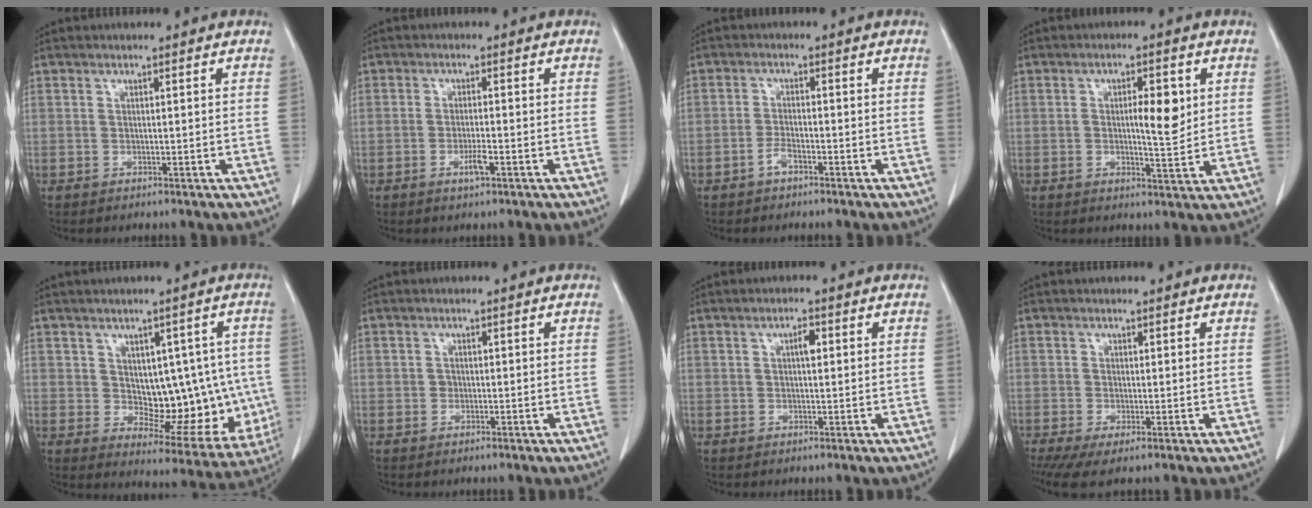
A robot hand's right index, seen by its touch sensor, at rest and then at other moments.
{"total": 2.7, "force": [-1.2, 0.5, 2.4], "torque": [-0.043, -0.001, -0.021]}
{"total": 1.9, "force": [-1.3, 0.7, 1.3], "torque": [-0.025, 0.004, -0.023]}
{"total": 5.9, "force": [0.9, 1.5, 5.6], "torque": [-0.085, -0.002, 0.013]}
{"total": 12.7, "force": [0.5, 7.2, 10.5], "torque": [-0.110, 0.013, 0.032]}
{"total": 0.7, "force": [-0.1, 0.7, 0.2], "torque": [0.000, 0.003, -0.003]}
{"total": 1.9, "force": [0.5, 0.6, 1.7], "torque": [-0.030, 0.003, 0.008]}
{"total": 3.4, "force": [-1.8, 0.6, 2.8], "torque": [-0.048, -0.013, -0.030]}